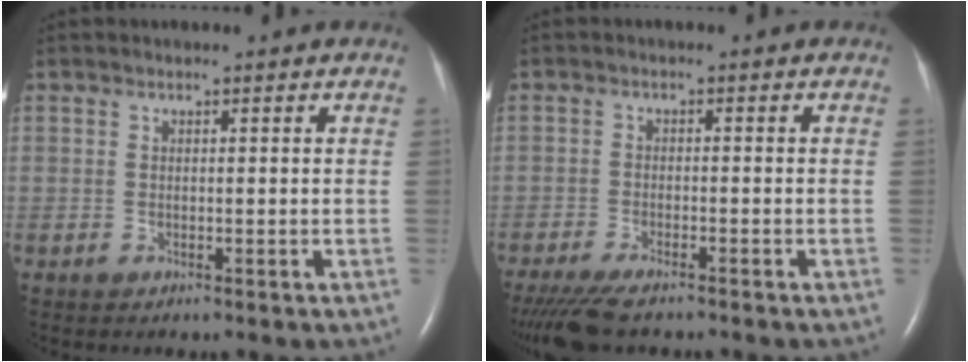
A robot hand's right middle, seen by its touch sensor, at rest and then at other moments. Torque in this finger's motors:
{"motor_torque": [0.66, -0.65, 0.09, 0.04]}